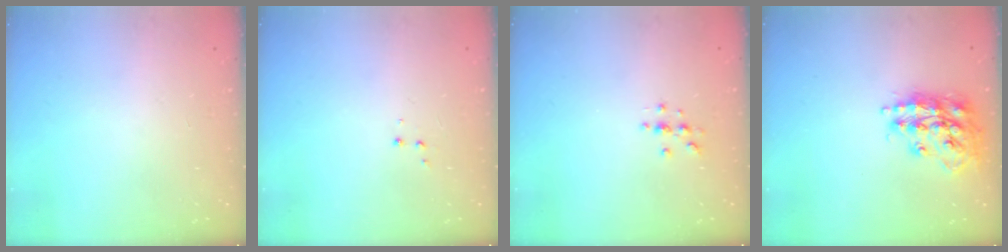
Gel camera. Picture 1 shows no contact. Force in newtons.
{"total": 3.4, "press": 3.3, "slide": 0.6}
{"total": 3.0, "press": 3.0, "slide": 0.4}
{"total": 17.1, "press": 17.0, "slide": 1.5}